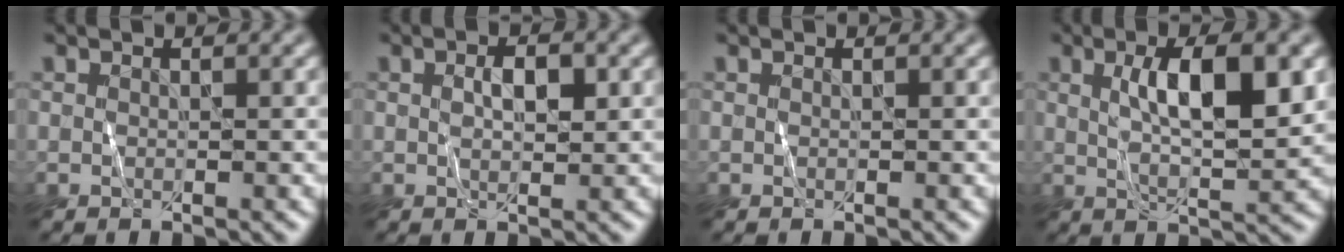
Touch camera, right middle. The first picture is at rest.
{"total": 2.2, "force": [0.6, 1.0, 1.9], "torque": [-0.033, 0.004, 0.010]}
{"total": 0.0}
{"total": 6.8, "force": [1.9, 1.9, 6.2], "torque": [-0.099, 0.005, 0.032]}